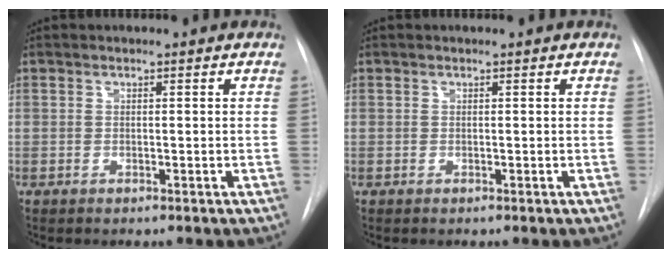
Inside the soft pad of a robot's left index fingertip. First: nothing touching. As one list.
[{"total": 0.0}]